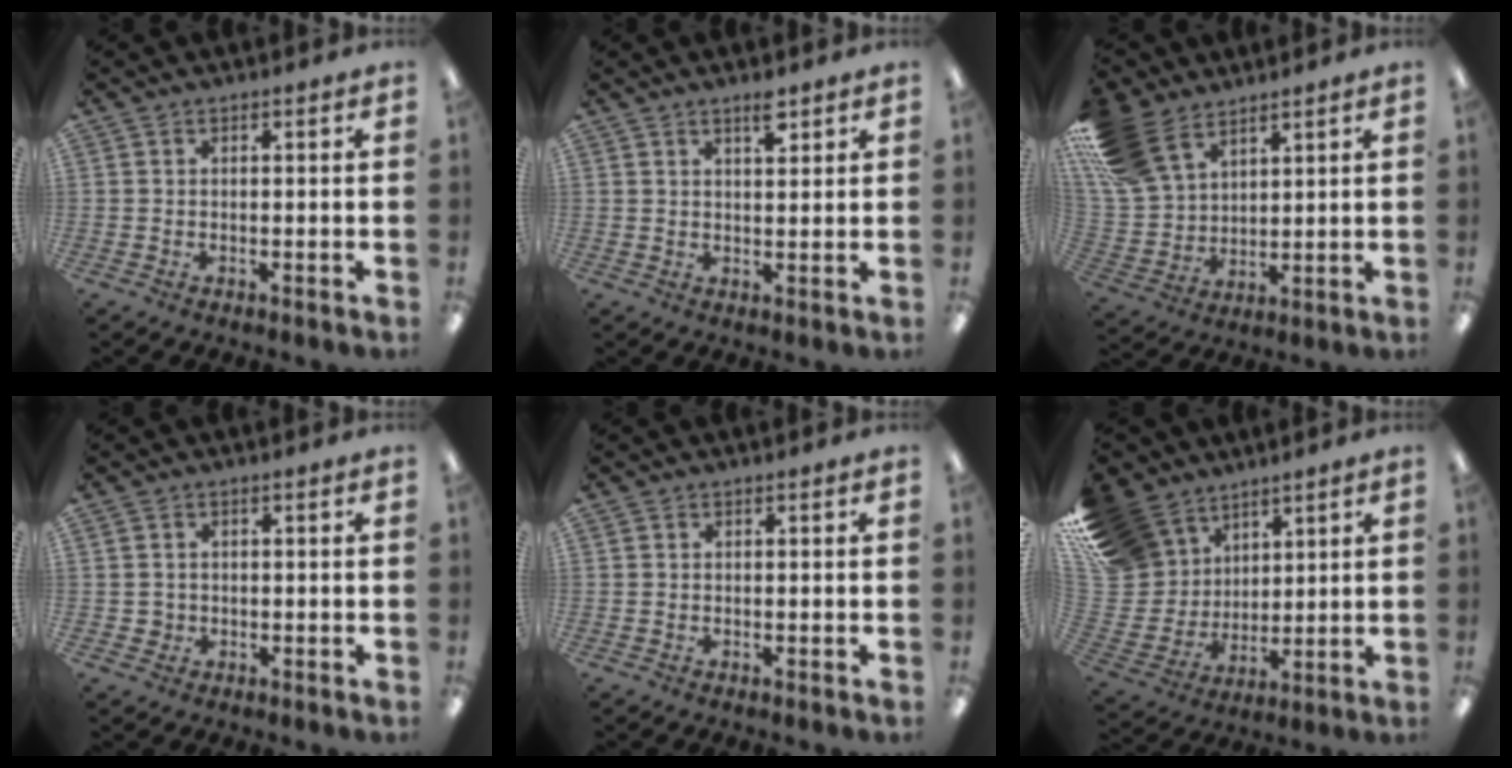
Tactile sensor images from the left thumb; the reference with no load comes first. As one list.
[{"total": 3.8, "force": [2.7, 1.1, 2.4], "torque": [-0.030, -0.013, 0.044]}, {"total": 16.4, "force": [10.5, 9.7, 7.9], "torque": [-0.195, -0.039, 0.203]}, {"total": 2.1, "force": [0.1, 2.0, 0.4], "torque": [-0.009, 0.003, 0.000]}, {"total": 0.0}, {"total": 15.9, "force": [10.5, 11.2, 4.3], "torque": [-0.128, -0.060, 0.212]}]